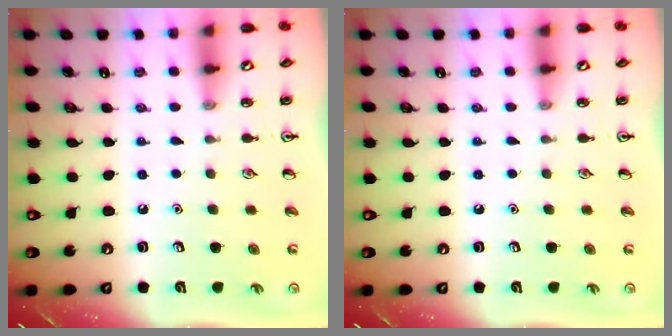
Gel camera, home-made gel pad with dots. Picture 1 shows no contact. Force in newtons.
{"total": 0.0}